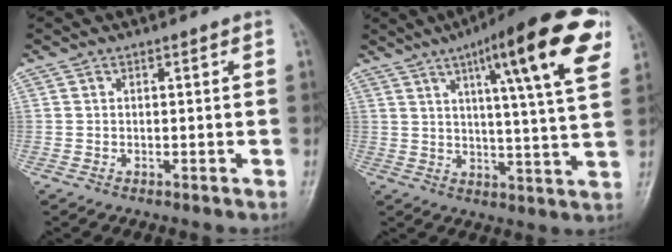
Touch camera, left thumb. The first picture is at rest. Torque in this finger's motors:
{"motor_torque": [0.70, 0.65, 1.70, -1.08, 0.23]}